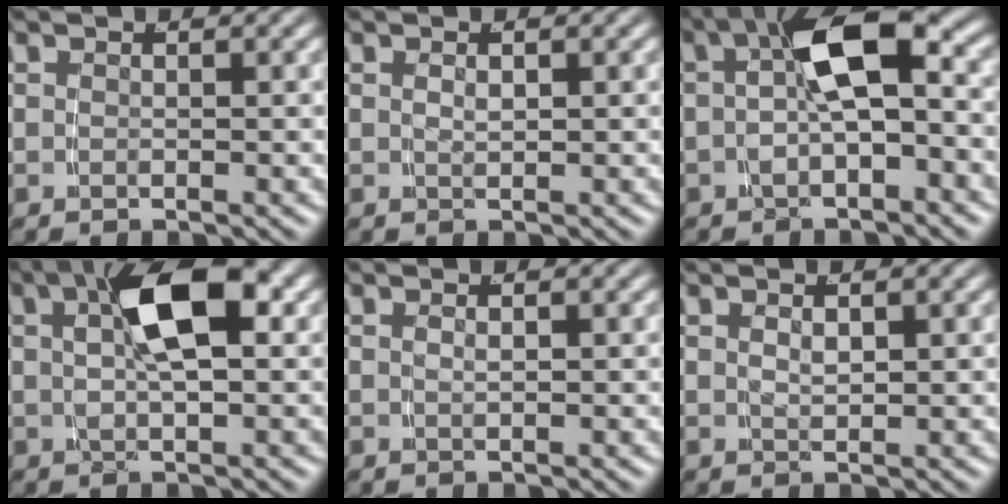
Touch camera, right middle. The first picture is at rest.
{"total": 0.8, "force": [0.1, -0.3, 0.7], "torque": [-0.006, -0.002, 0.008]}
{"total": 6.9, "force": [-0.3, 2.7, 6.3], "torque": [-0.099, 0.010, -0.005]}
{"total": 8.3, "force": [1.4, 3.1, 7.5], "torque": [-0.123, 0.014, 0.025]}
{"total": 0.8, "force": [-0.1, -0.6, 0.5], "torque": [-0.007, -0.001, 0.003]}
{"total": 1.0, "force": [0.3, -0.2, 0.9], "torque": [-0.009, -0.002, 0.013]}